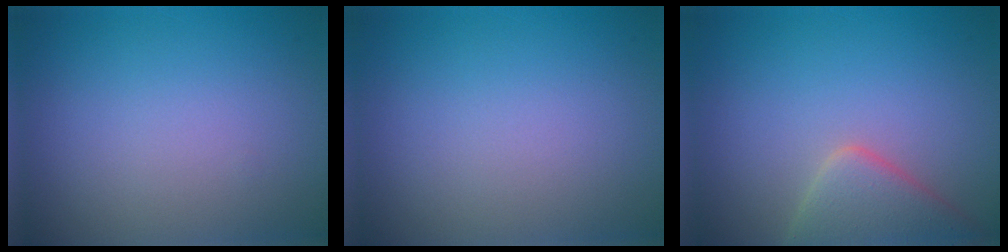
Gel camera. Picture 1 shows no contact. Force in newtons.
{"total": 0.0}
{"total": 4.3, "press": 4.3, "slide": 0.2}